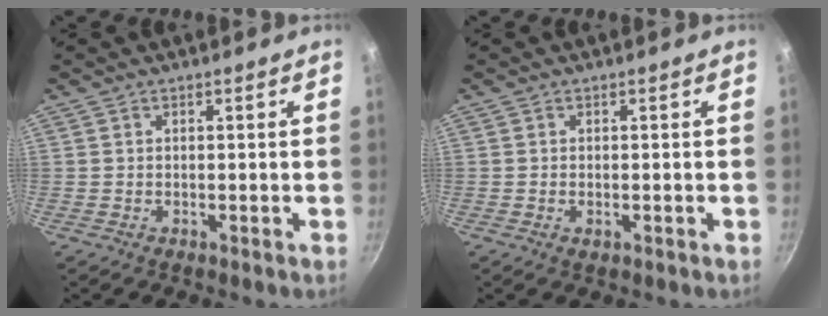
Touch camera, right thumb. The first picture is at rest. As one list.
[{"total": 1.1, "force": [-0.3, 0.5, 0.9], "torque": [-0.016, -0.001, -0.004]}]